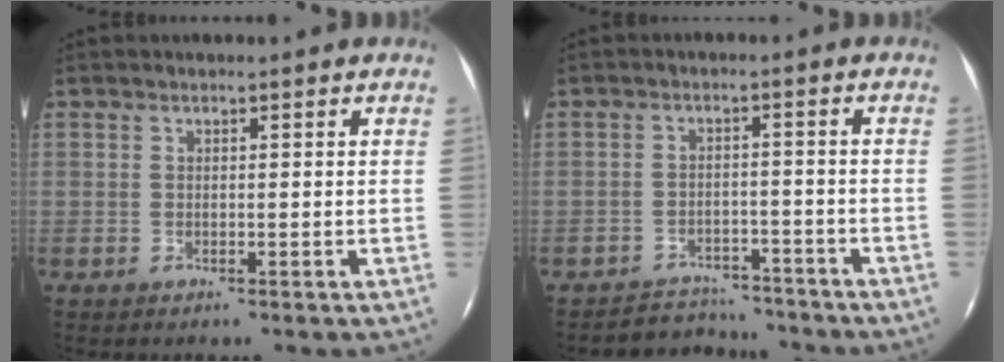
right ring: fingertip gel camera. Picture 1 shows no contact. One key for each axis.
{"total": 9.8, "fx": -8.9, "fy": 3.8, "fz": 1.6, "tx": -0.046, "ty": 0.023, "tz": -0.113}